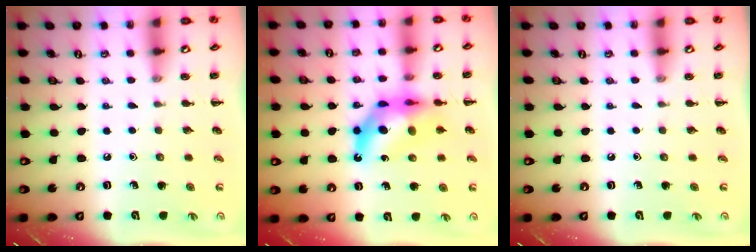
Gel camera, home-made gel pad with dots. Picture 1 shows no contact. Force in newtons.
{"total": 12.2, "press": 11.6, "slide": 3.7}
{"total": 0.0}